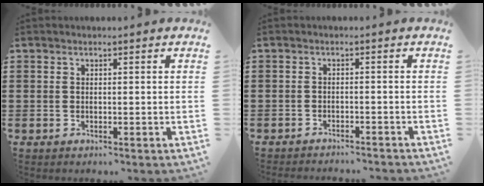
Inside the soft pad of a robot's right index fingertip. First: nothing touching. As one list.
[{"total": 1.5, "force": [-1.4, -0.4, 0.1], "torque": [-0.003, 0.002, -0.029]}]